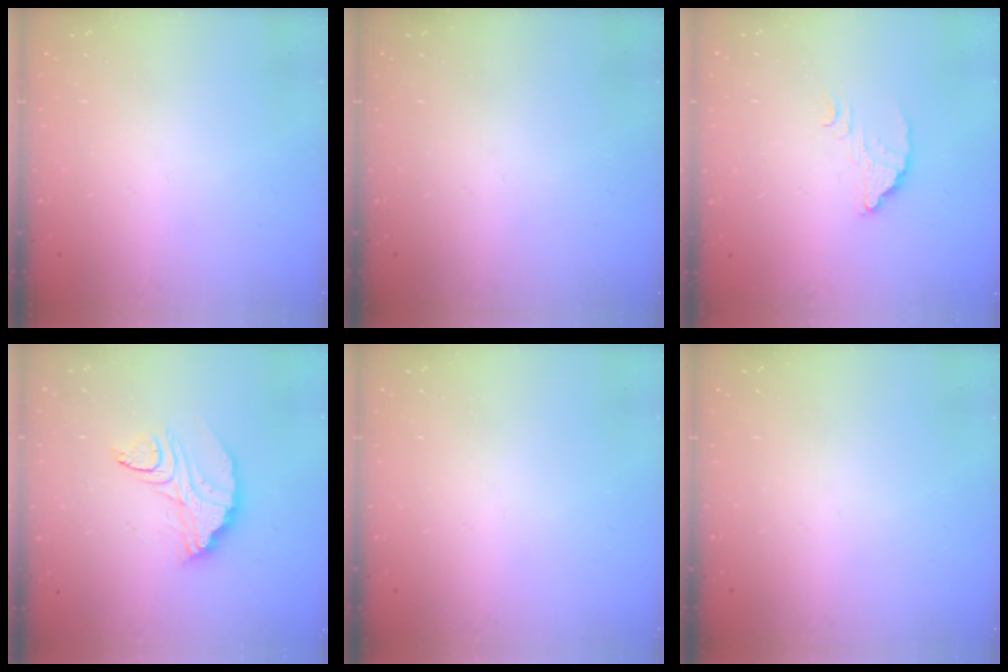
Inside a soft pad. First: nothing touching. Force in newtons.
{"total": 0.0}
{"total": 3.6, "press": 3.6, "slide": 0.1}
{"total": 9.8, "press": 9.8, "slide": 0.4}
{"total": 0.0}
{"total": 0.0}